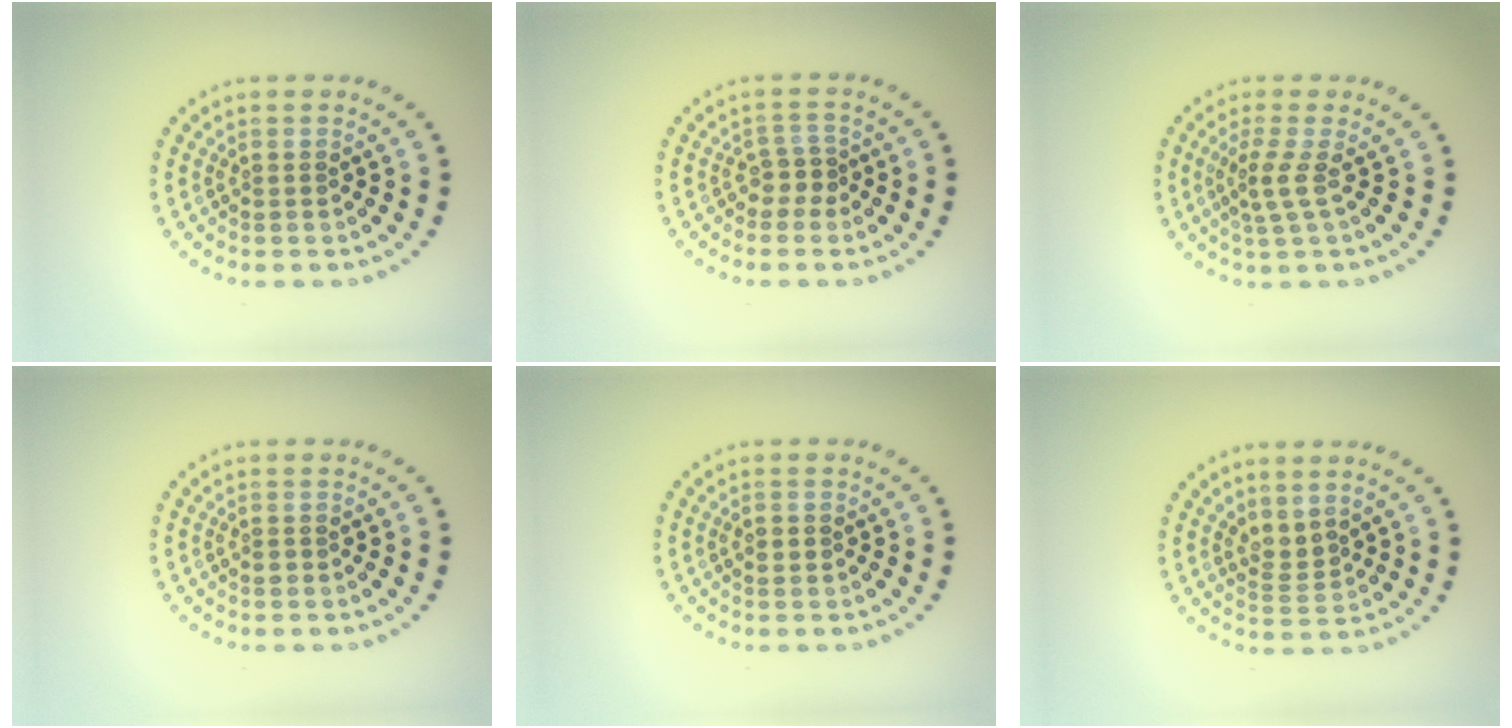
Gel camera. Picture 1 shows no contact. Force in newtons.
{"total": 1.6, "press": 1.2, "slide": 1.0}
{"total": 2.2, "press": 1.5, "slide": 1.6}
{"total": 0.6, "press": 0.5, "slide": 0.3}
{"total": 1.1, "press": 1.1, "slide": 0.1}
{"total": 1.8, "press": 1.3, "slide": 1.3}